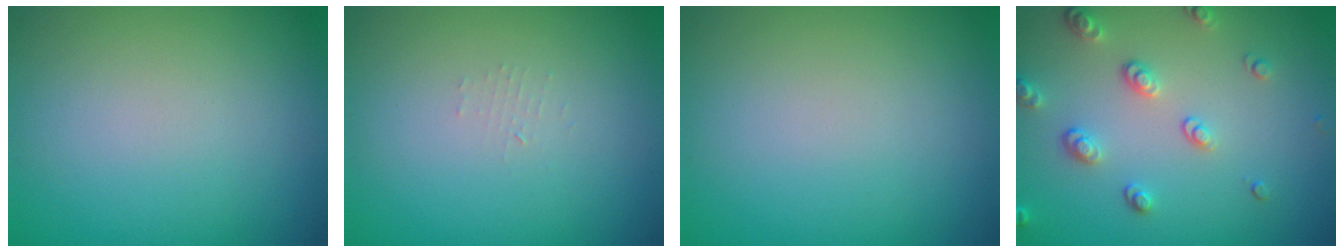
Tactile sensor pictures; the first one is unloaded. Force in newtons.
{"total": 0.7, "press": 0.7, "slide": 0.1}
{"total": 0.0}
{"total": 2.6, "press": 2.4, "slide": 0.9}